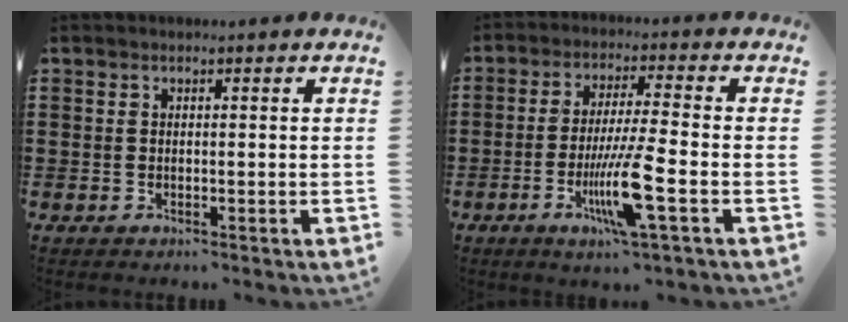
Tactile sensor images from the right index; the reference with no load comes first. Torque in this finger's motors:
{"motor_torque": [2.14, 0.00, 0.84, 0.21]}